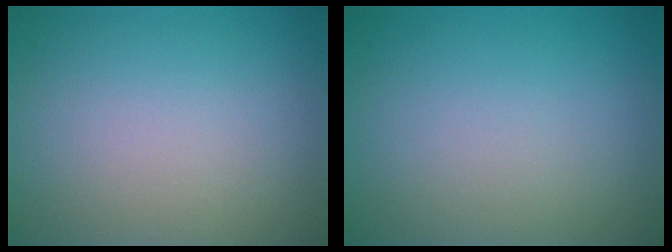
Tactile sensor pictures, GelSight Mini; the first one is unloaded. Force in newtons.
{"total": 0.0}